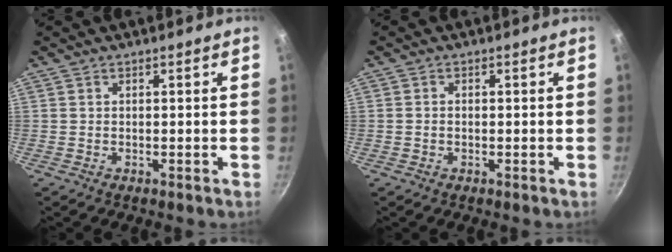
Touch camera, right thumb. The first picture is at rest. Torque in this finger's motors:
{"motor_torque": [0.14, -0.08, -0.44, 0.00, -0.02]}